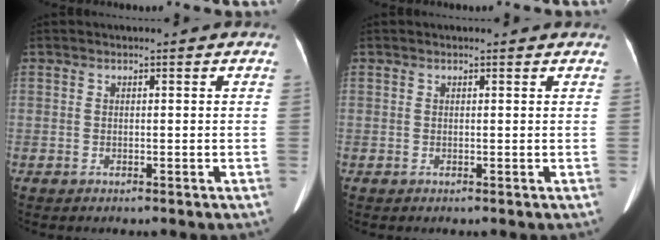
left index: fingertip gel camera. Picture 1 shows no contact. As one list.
[{"total": 1.4, "force": [1.4, 0.1, 0.3], "torque": [-0.009, 0.005, 0.015]}]